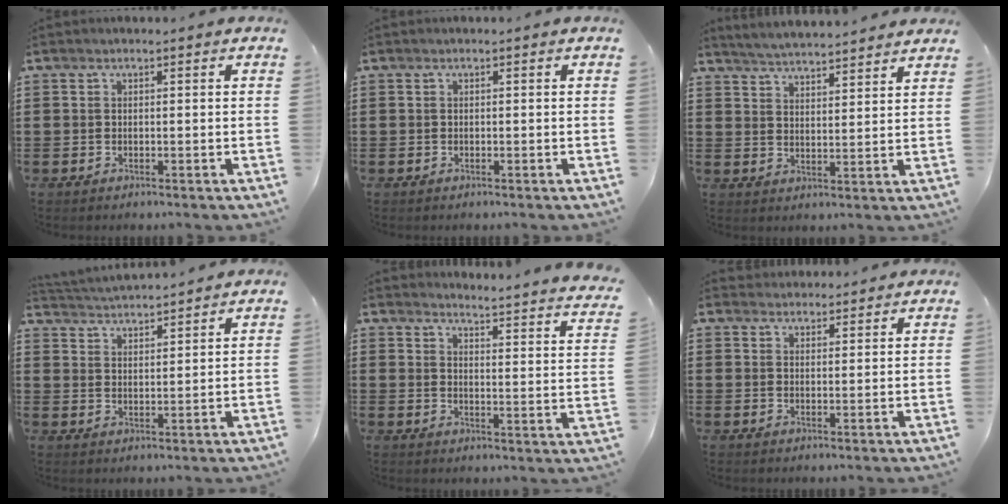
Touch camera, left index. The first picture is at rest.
{"total": 0.0}
{"total": 4.2, "force": [4.2, -0.6, 0.2], "torque": [-0.019, -0.024, 0.073]}
{"total": 3.1, "force": [3.1, -0.1, -0.1], "torque": [-0.010, -0.017, 0.053]}
{"total": 3.0, "force": [2.9, -0.5, 0.7], "torque": [-0.023, -0.036, 0.040]}
{"total": 2.2, "force": [2.2, 0.5, -0.3], "torque": [-0.001, -0.002, 0.043]}